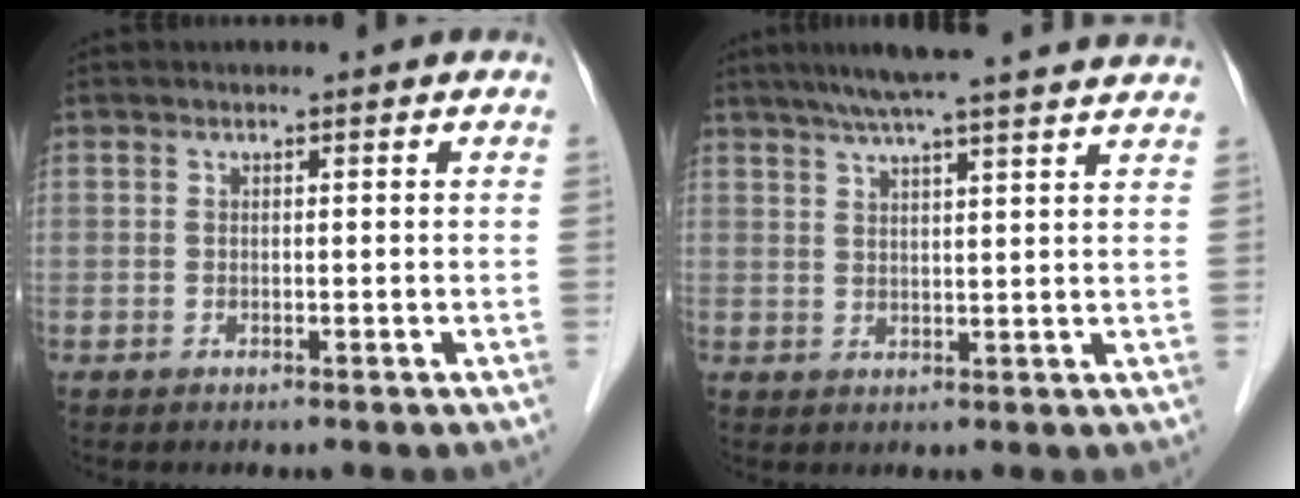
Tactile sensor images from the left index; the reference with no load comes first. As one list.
[{"total": 18.1, "force": [15.9, 0.3, 8.7], "torque": [-0.136, 0.022, 0.204]}]